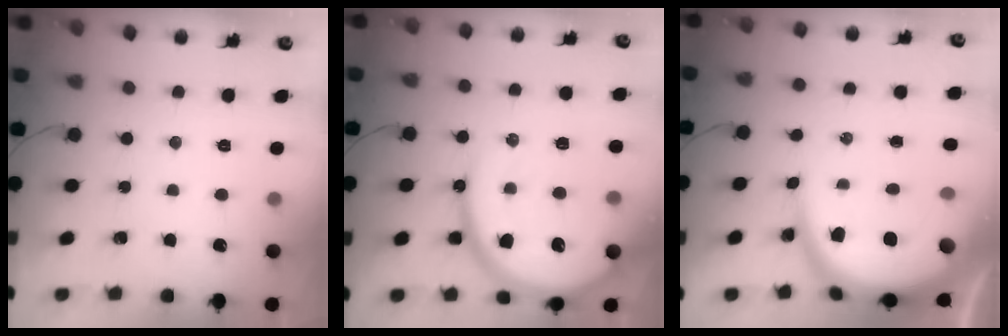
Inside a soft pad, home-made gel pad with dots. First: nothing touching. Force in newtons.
{"total": 21.5, "press": 21.4, "slide": 2.4}
{"total": 13.4, "press": 13.3, "slide": 1.5}